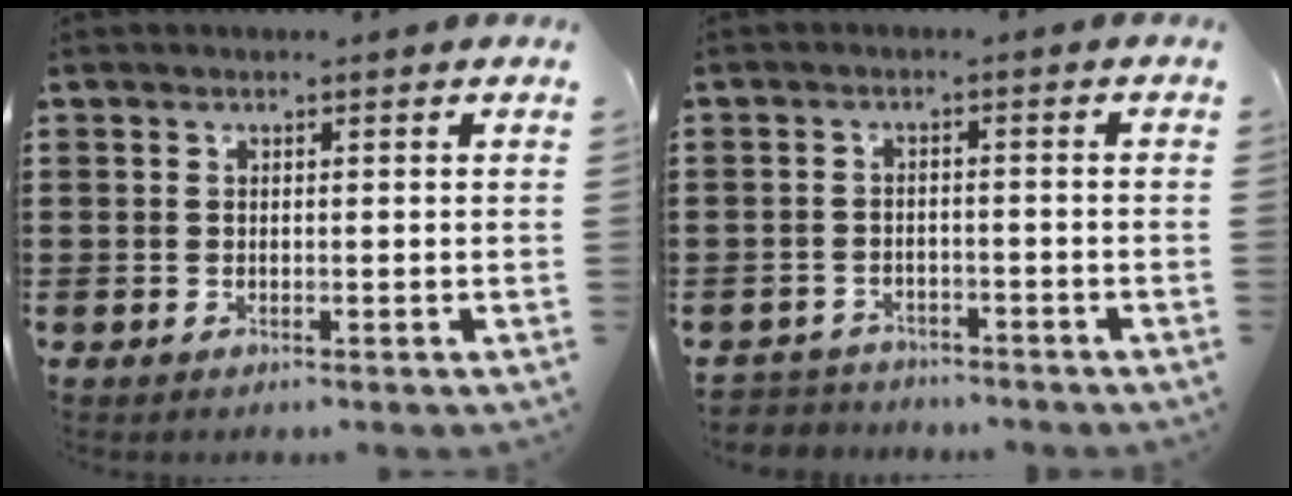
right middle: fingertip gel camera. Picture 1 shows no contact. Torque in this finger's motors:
{"motor_torque": [0.58, 0.39, 0.02, 0.03]}